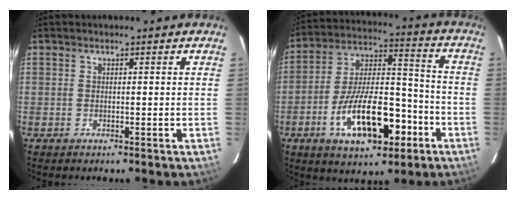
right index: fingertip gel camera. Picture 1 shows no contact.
{"total": 18.4, "force": [-7.8, 8.0, 14.6], "torque": [-0.266, 0.012, -0.120]}